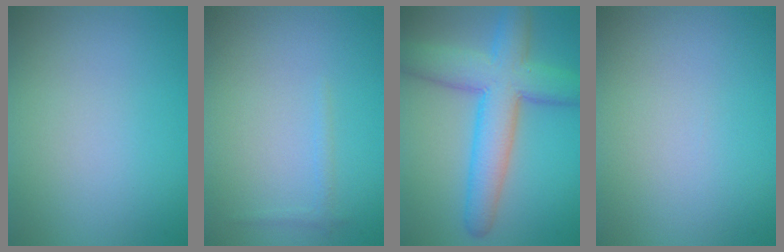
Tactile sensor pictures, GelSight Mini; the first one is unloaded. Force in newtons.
{"total": 0.7, "press": 0.7, "slide": 0.1}
{"total": 8.1, "press": 8.1, "slide": 0.3}
{"total": 0.0}